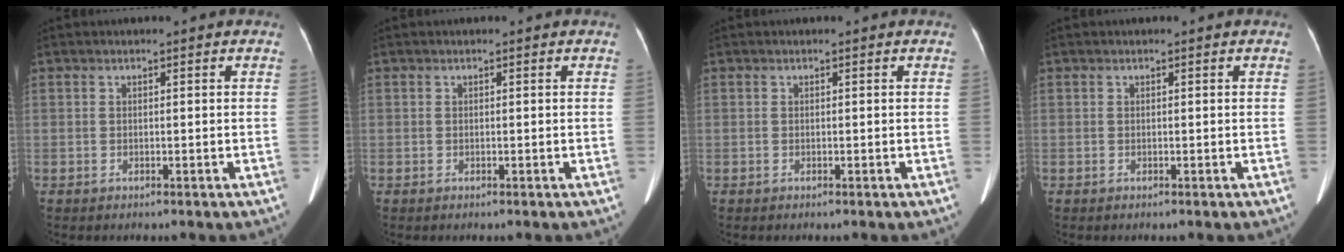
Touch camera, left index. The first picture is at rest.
{"total": 0.0}
{"total": 0.0}
{"total": 0.0}